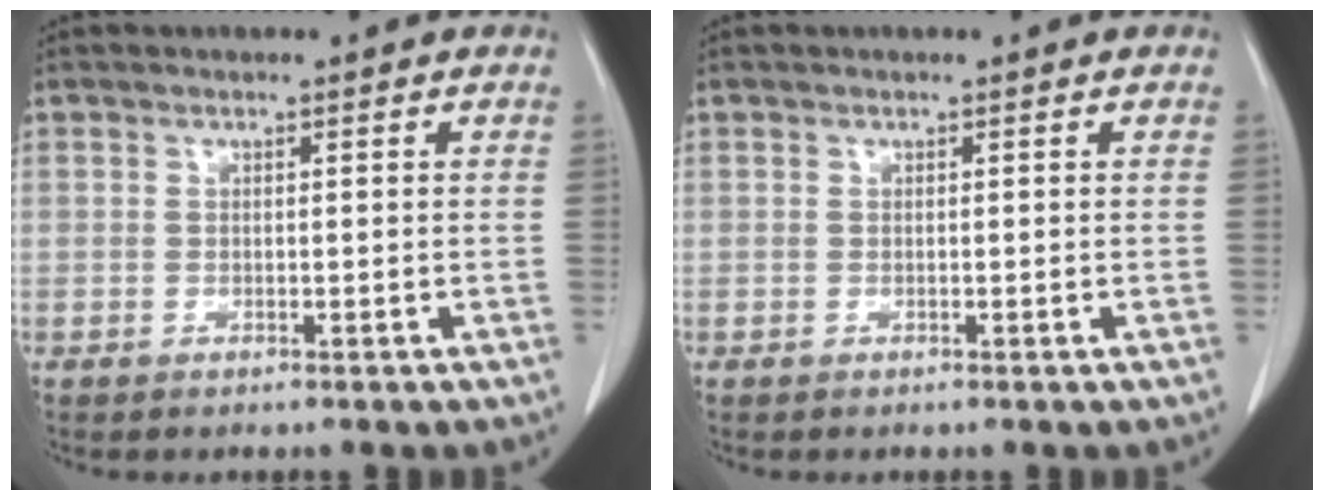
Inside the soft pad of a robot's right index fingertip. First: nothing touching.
{"total": 0.0}